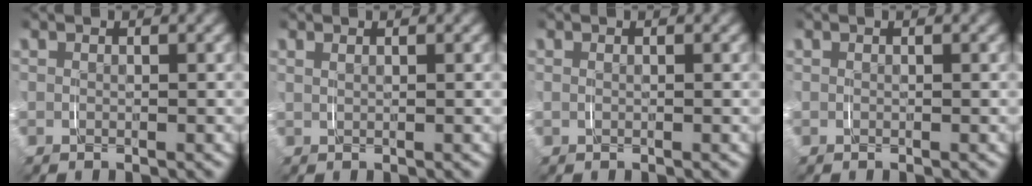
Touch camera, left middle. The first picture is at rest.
{"total": 0.7, "force": [0.6, -0.1, 0.3], "torque": [-0.003, 0.002, 0.012]}
{"total": 0.0}
{"total": 0.0}